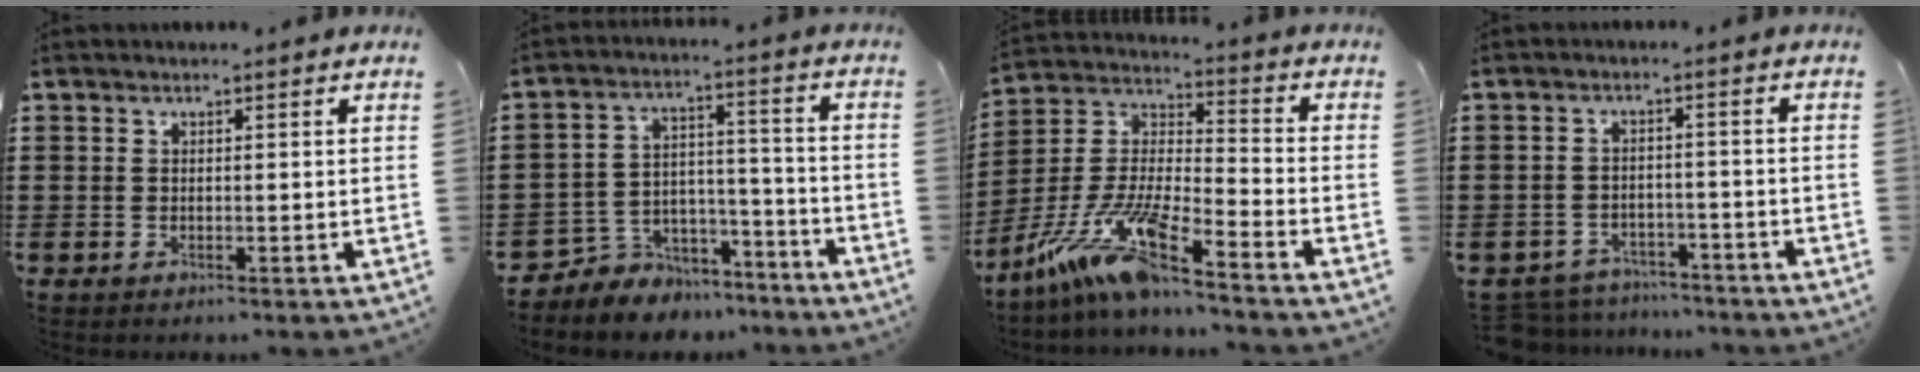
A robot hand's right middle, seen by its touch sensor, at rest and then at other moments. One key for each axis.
{"total": 5.2, "fx": -4.4, "fy": 2.7, "fz": -0.6, "tx": 0.000, "ty": 0.012, "tz": -0.093}
{"total": 13.5, "fx": -10.4, "fy": 0.8, "fz": 8.5, "tx": -0.197, "ty": -0.007, "tz": -0.210}
{"total": 4.6, "fx": -4.5, "fy": 0.9, "fz": -0.1, "tx": -0.010, "ty": 0.008, "tz": -0.097}